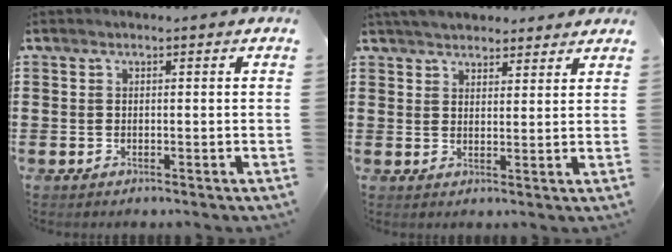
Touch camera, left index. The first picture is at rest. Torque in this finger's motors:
{"motor_torque": [1.00, -1.13, 0.96, 0.21]}